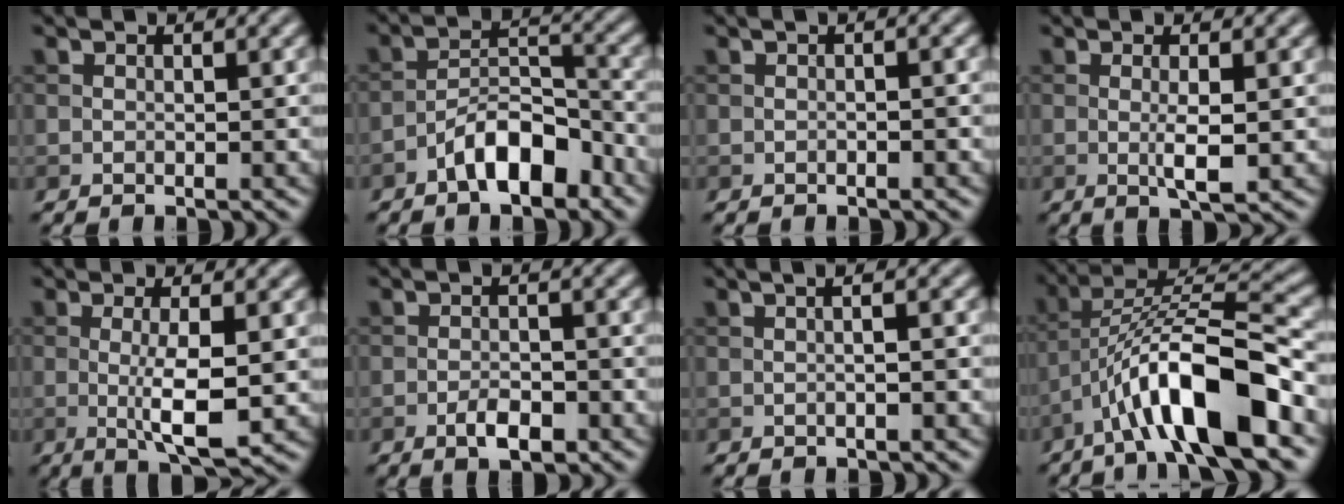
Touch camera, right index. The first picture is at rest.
{"total": 5.8, "force": [-3.5, 2.4, 4.0], "torque": [-0.062, 0.014, -0.064]}
{"total": 1.1, "force": [-0.1, 0.3, 1.0], "torque": [-0.012, -0.006, -0.006]}
{"total": 2.7, "force": [-0.1, 0.4, 2.6], "torque": [-0.049, -0.003, -0.001]}
{"total": 4.9, "force": [-0.3, 0.9, 4.8], "torque": [-0.086, -0.006, -0.002]}
{"total": 2.6, "force": [-1.4, 0.9, 2.0], "torque": [-0.036, 0.001, -0.026]}
{"total": 3.4, "force": [0.8, 1.6, 2.9], "torque": [-0.004, 0.016, -0.019]}
{"total": 10.7, "force": [-5.1, 2.7, 9.0], "torque": [-0.151, 0.018, -0.090]}